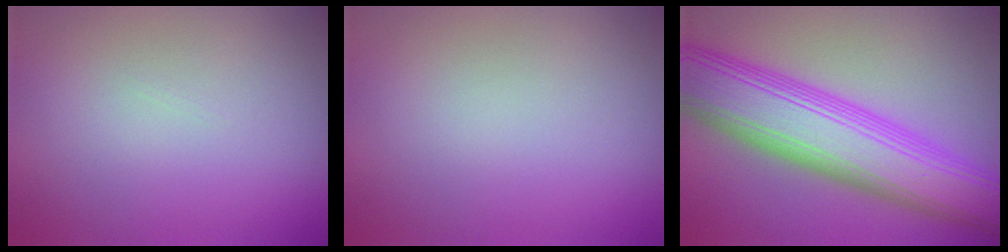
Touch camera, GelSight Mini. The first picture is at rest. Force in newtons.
{"total": 0.0}
{"total": 11.2, "press": 11.2, "slide": 0.2}